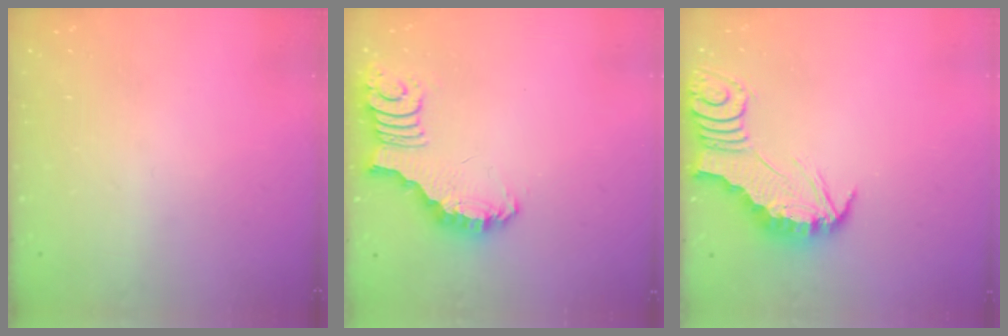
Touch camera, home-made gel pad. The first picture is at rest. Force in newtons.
{"total": 2.7, "press": 2.7, "slide": 0.1}
{"total": 2.8, "press": 2.8, "slide": 0.2}